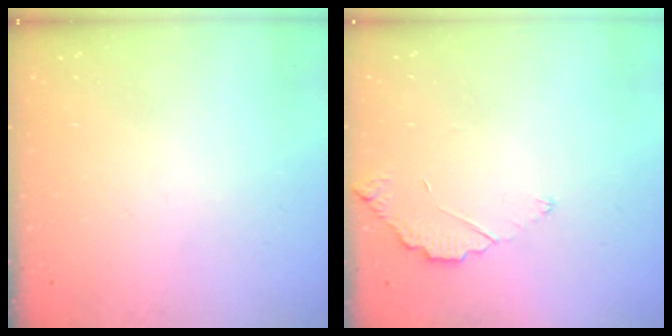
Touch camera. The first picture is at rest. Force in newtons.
{"total": 3.5, "press": 3.5, "slide": 0.3}